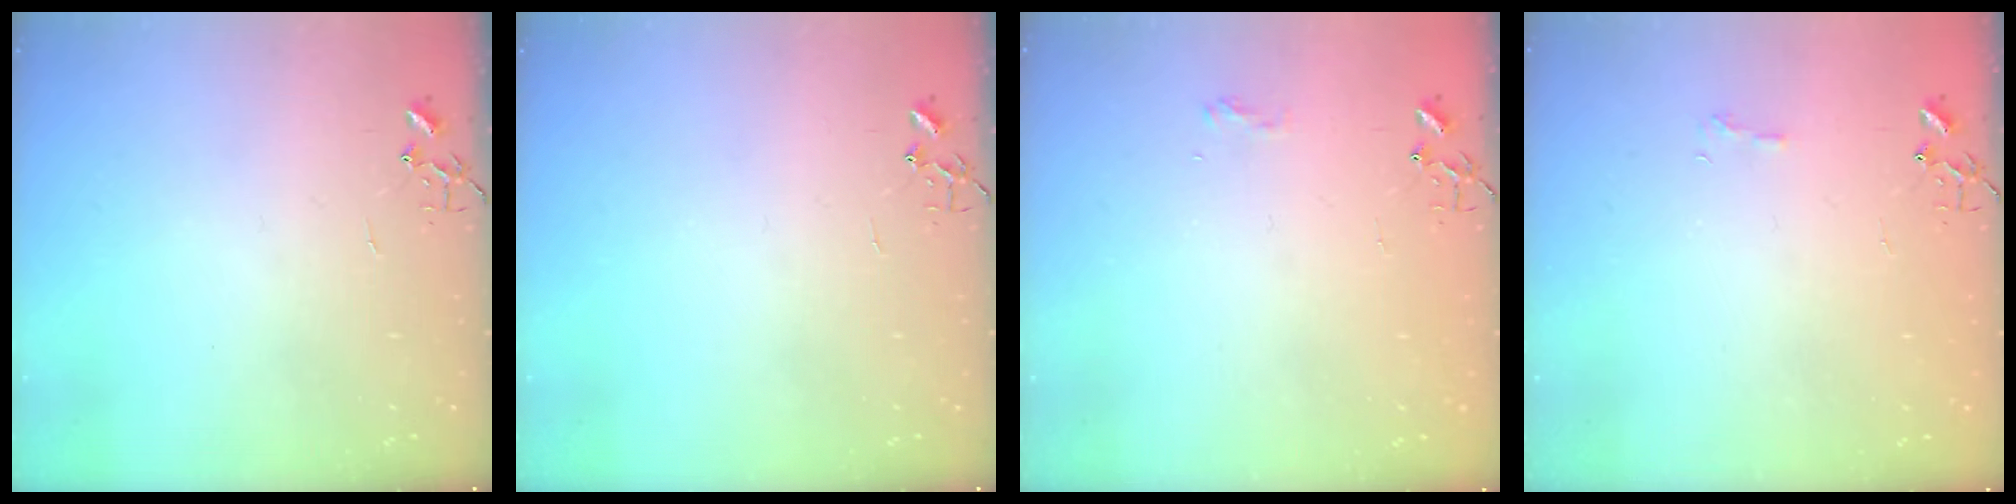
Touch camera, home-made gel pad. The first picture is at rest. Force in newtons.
{"total": 0.0}
{"total": 6.3, "press": 6.3, "slide": 0.8}
{"total": 6.0, "press": 5.9, "slide": 0.7}